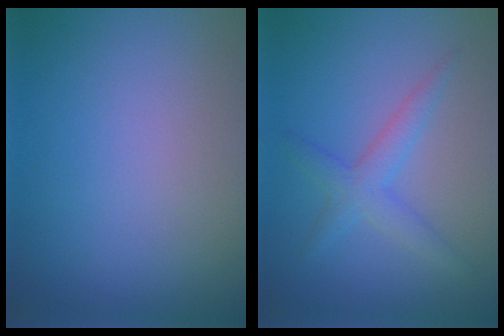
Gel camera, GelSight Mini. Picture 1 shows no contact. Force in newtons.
{"total": 2.5, "press": 2.5, "slide": 0.1}